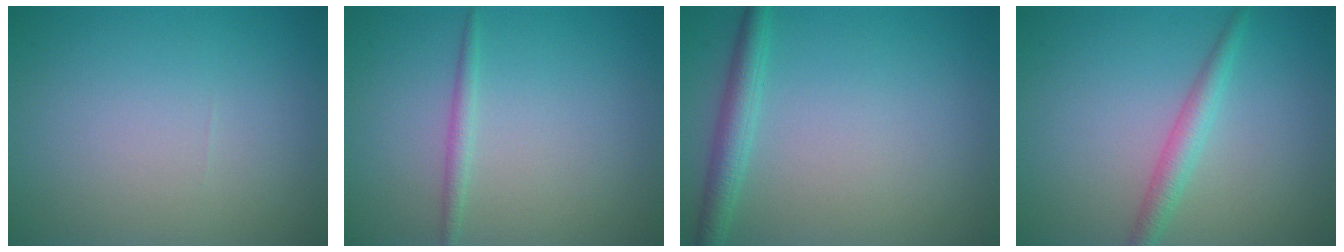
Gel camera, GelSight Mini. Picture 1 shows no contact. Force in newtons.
{"total": 1.2, "press": 1.2, "slide": 0.1}
{"total": 2.5, "press": 2.5, "slide": 0.1}
{"total": 2.3, "press": 2.3, "slide": 0.0}